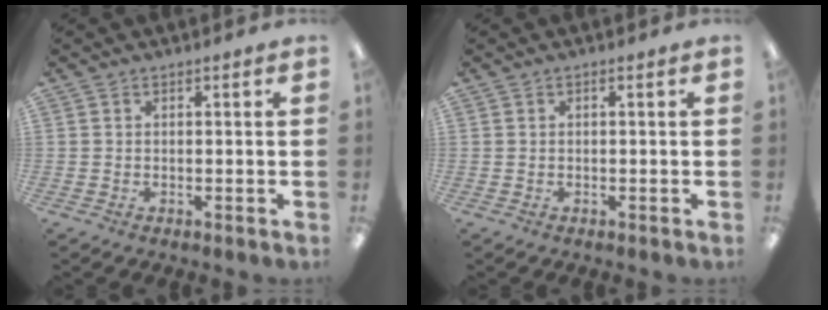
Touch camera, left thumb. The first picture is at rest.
{"total": 0.0}